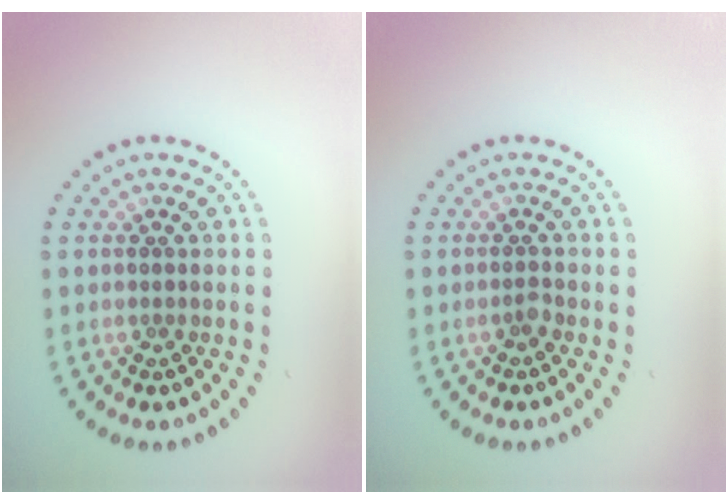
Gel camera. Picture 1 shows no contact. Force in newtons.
{"total": 0.8, "press": 0.6, "slide": 0.6}